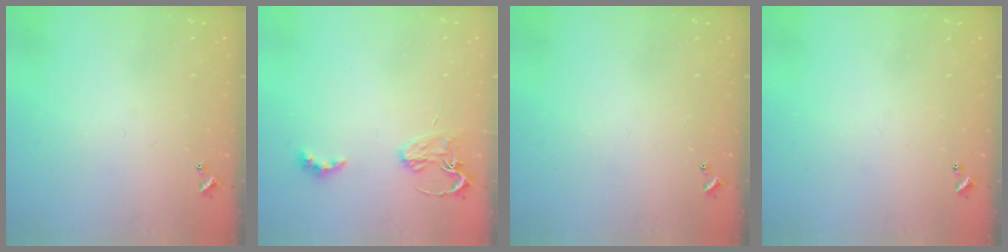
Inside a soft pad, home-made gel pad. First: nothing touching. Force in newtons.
{"total": 2.9, "press": 2.8, "slide": 0.6}
{"total": 0.0}
{"total": 0.0}